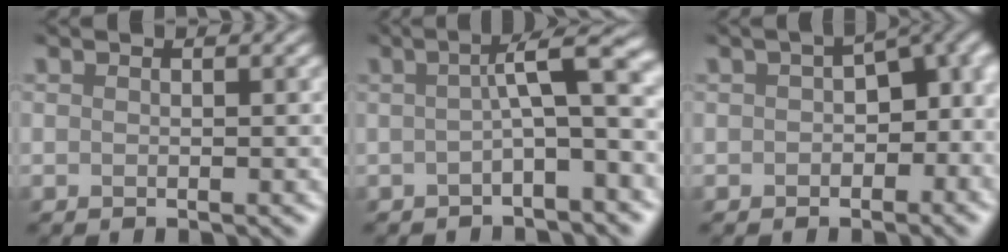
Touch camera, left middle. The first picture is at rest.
{"total": 5.4, "force": [-0.6, 0.8, 5.3], "torque": [-0.070, 0.026, -0.021]}
{"total": 6.7, "force": [-1.0, 4.2, 5.1], "torque": [-0.040, 0.012, -0.022]}